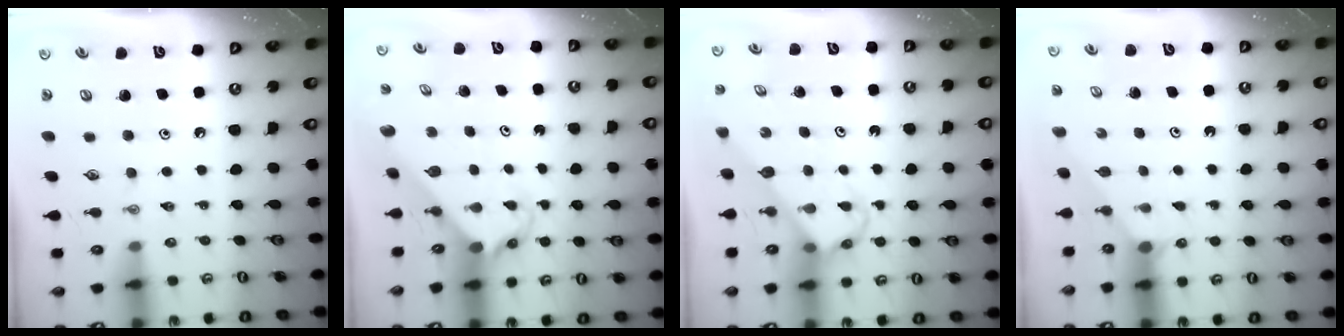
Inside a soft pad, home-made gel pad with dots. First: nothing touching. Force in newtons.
{"total": 2.5, "press": 2.5, "slide": 0.2}
{"total": 3.7, "press": 3.7, "slide": 0.1}
{"total": 1.4, "press": 1.4, "slide": 0.1}